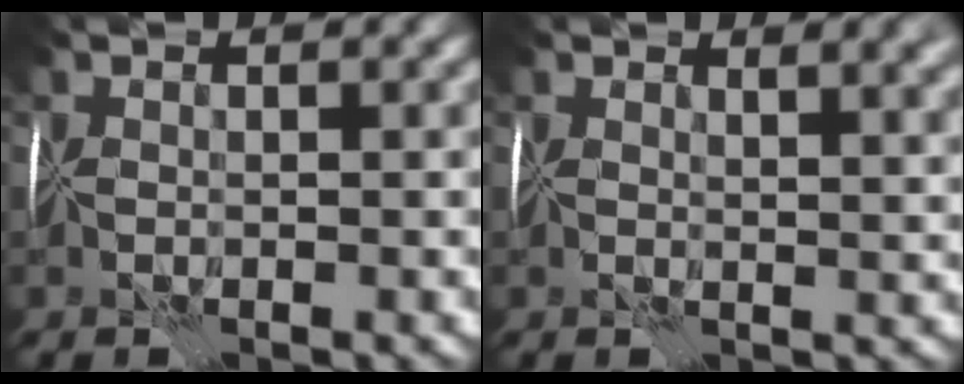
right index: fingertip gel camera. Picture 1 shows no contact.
{"total": 3.2, "force": [2.2, 0.6, 2.2], "torque": [-0.024, -0.001, 0.039]}